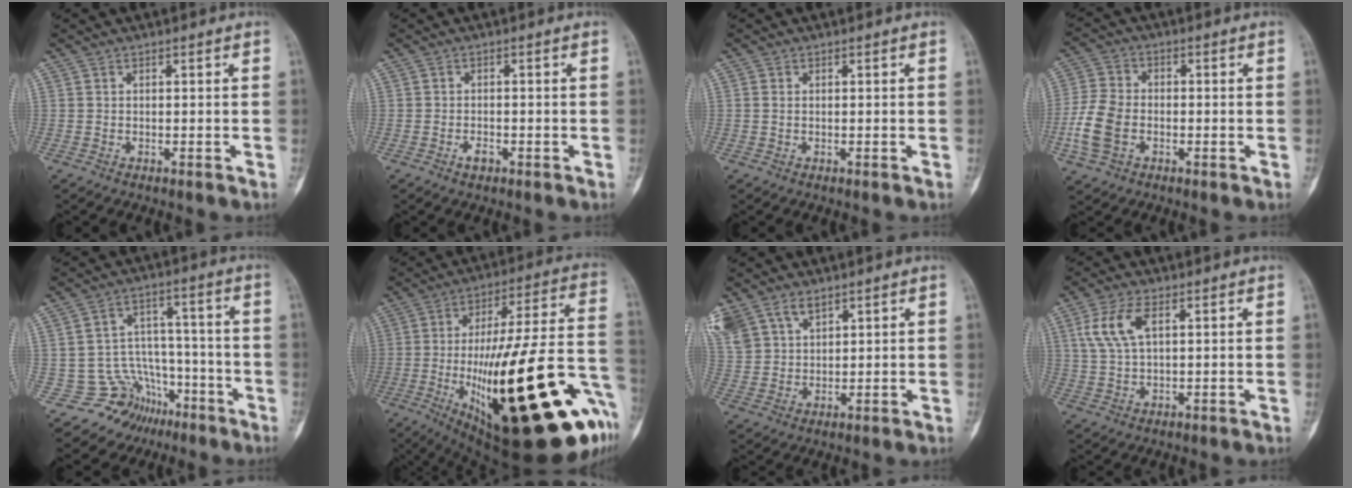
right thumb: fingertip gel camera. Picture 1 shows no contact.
{"total": 1.8, "force": [-1.0, 1.1, 1.1], "torque": [-0.018, 0.005, -0.017]}
{"total": 0.7, "force": [-0.1, 0.5, 0.5], "torque": [-0.012, 0.000, -0.003]}
{"total": 8.9, "force": [-2.4, 6.3, 5.9], "torque": [-0.130, 0.012, -0.052]}
{"total": 10.2, "force": [-6.0, 8.2, 0.9], "torque": [0.026, 0.096, -0.087]}
{"total": 39.0, "force": [-11.5, 10.9, 35.6], "torque": [-0.479, 0.020, -0.164]}
{"total": 14.5, "force": [8.1, 9.9, 6.9], "torque": [-0.176, 0.015, 0.169]}
{"total": 7.4, "force": [2.6, 3.4, 6.0], "torque": [-0.134, 0.002, 0.055]}